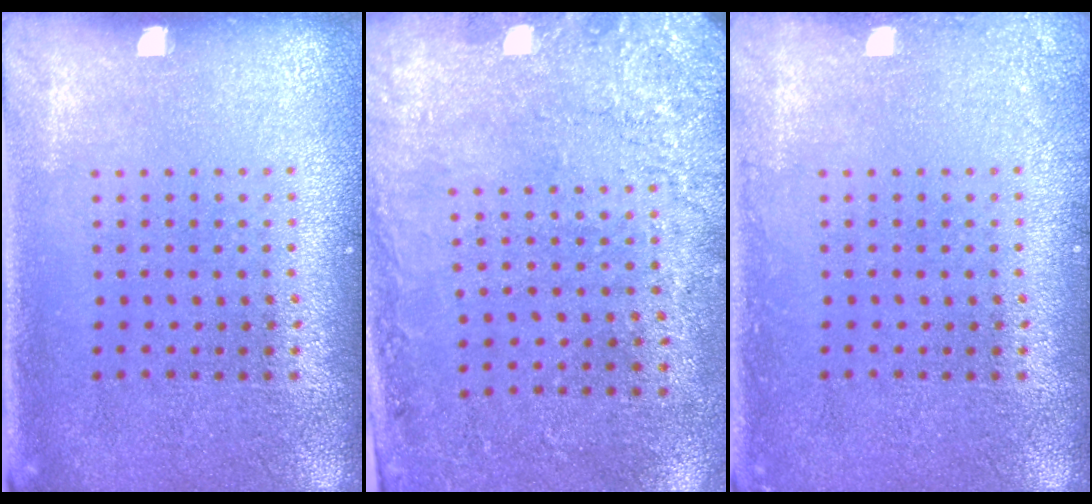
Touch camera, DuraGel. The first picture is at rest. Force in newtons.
{"total": 2.7, "press": 2.0, "slide": 1.8}
{"total": 1.1, "press": 1.1, "slide": 0.1}